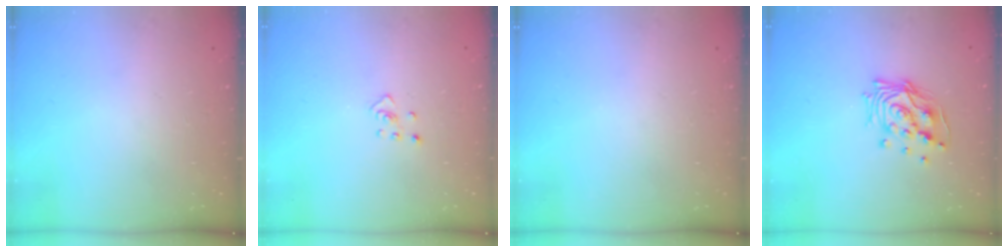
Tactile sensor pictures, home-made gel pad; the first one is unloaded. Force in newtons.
{"total": 2.4, "press": 2.3, "slide": 0.4}
{"total": 0.0}
{"total": 12.9, "press": 12.8, "slide": 1.1}